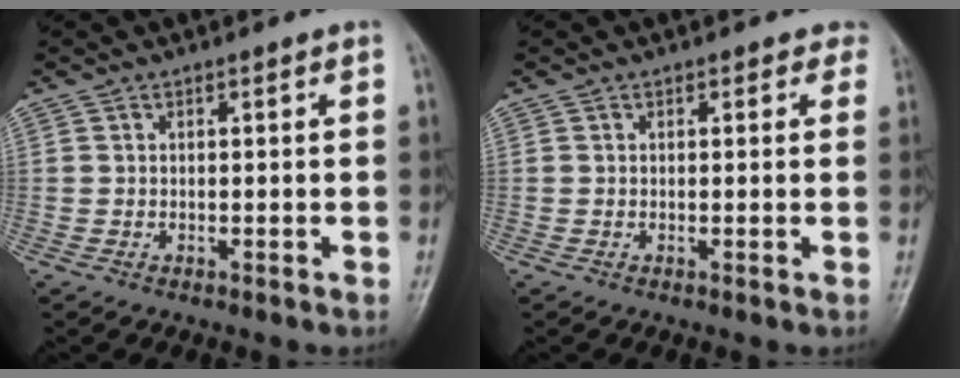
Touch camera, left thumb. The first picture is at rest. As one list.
[{"total": 1.8, "force": [1.1, 1.3, 0.5], "torque": [0.018, -0.004, 0.002]}]